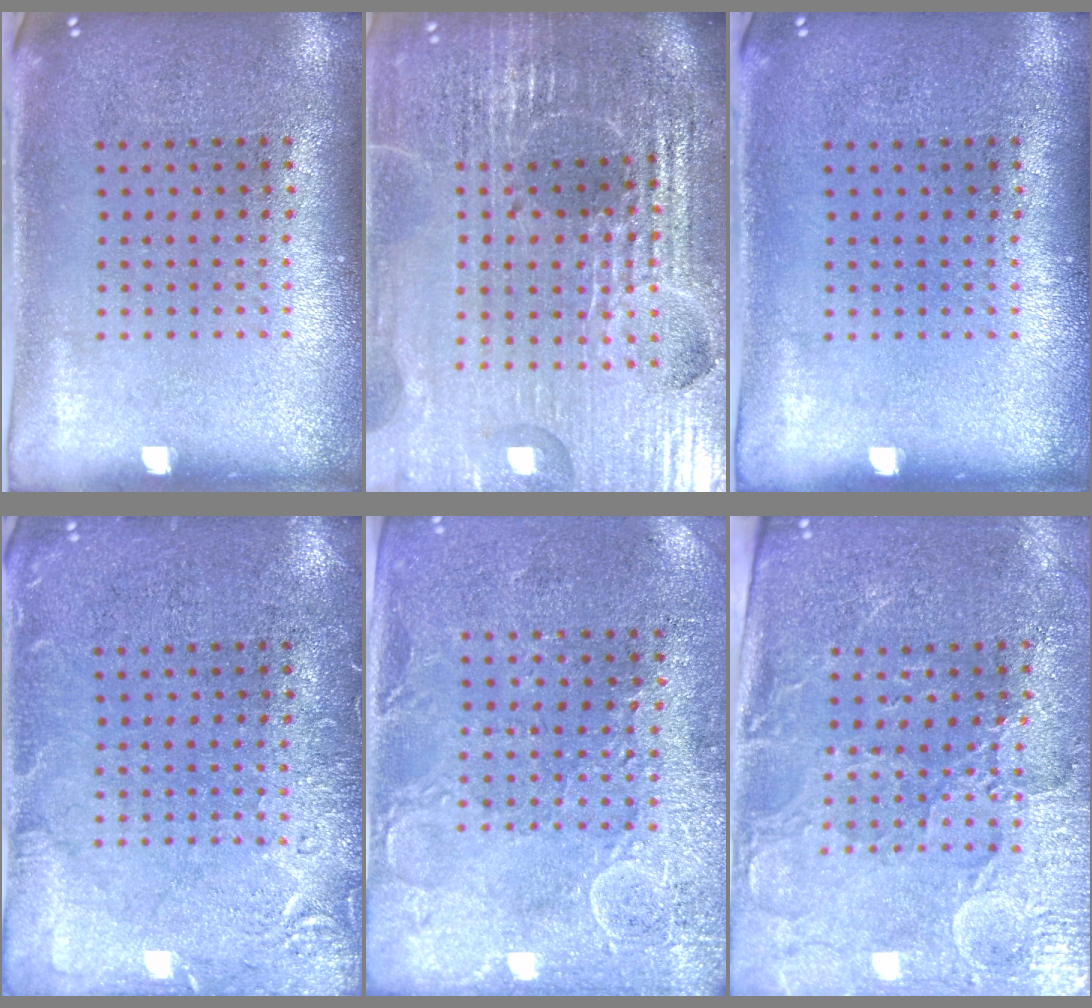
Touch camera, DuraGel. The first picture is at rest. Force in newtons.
{"total": 6.7, "press": 5.9, "slide": 3.2}
{"total": 0.0}
{"total": 2.9, "press": 2.9, "slide": 0.4}
{"total": 2.8, "press": 2.7, "slide": 0.8}
{"total": 3.5, "press": 3.3, "slide": 1.1}